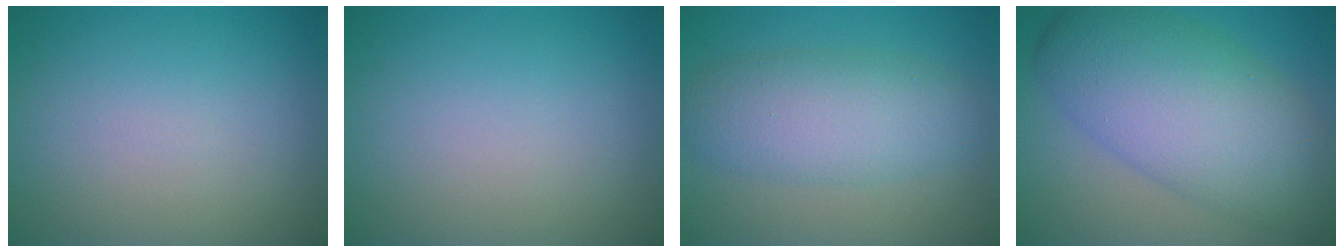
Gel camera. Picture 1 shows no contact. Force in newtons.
{"total": 0.0}
{"total": 5.5, "press": 5.5, "slide": 0.2}
{"total": 10.1, "press": 10.1, "slide": 0.5}